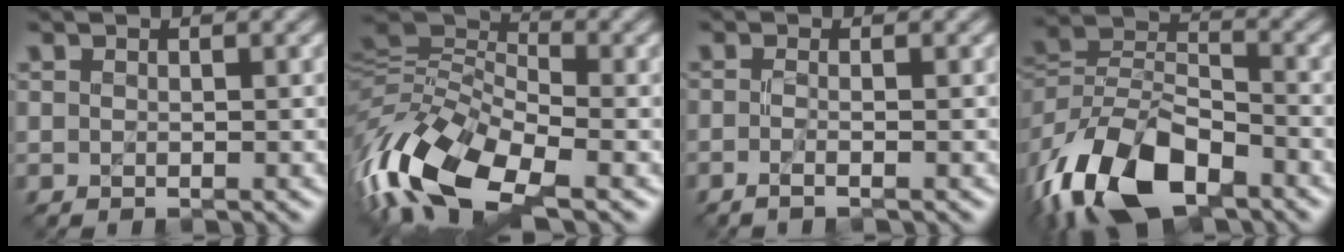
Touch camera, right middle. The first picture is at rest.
{"total": 12.0, "force": [-5.7, 5.3, 9.0], "torque": [-0.188, -0.002, -0.119]}
{"total": 2.1, "force": [-0.5, 0.9, 1.8], "torque": [-0.015, -0.008, -0.020]}
{"total": 12.4, "force": [-7.4, 6.3, 7.7], "torque": [-0.154, -0.004, -0.149]}